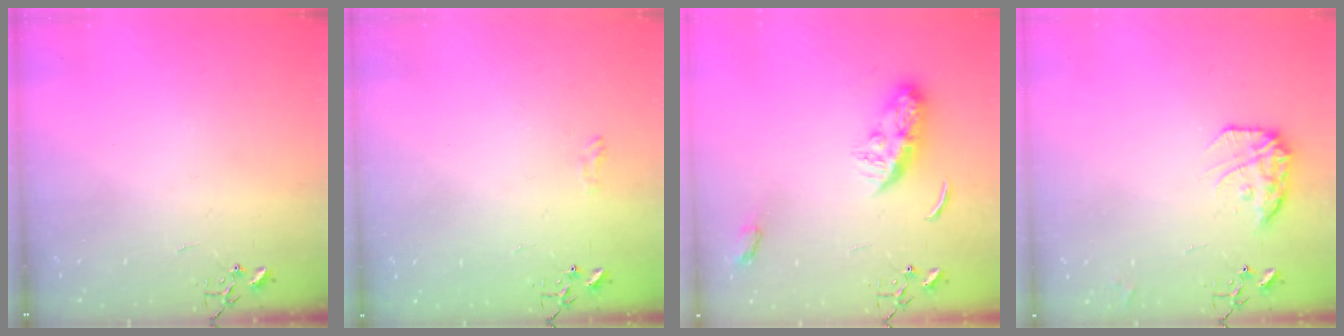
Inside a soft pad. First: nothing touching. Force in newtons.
{"total": 6.3, "press": 6.3, "slide": 0.8}
{"total": 9.5, "press": 9.5, "slide": 0.2}
{"total": 14.0, "press": 14.0, "slide": 1.0}